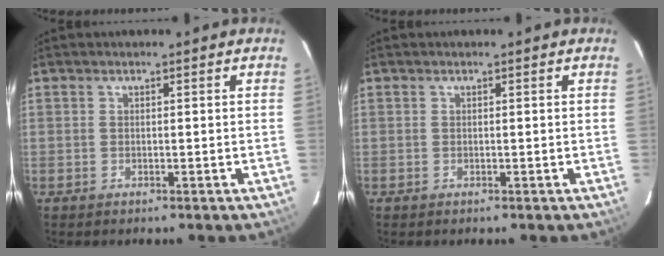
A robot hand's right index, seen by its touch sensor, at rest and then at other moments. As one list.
[{"total": 0.0}]